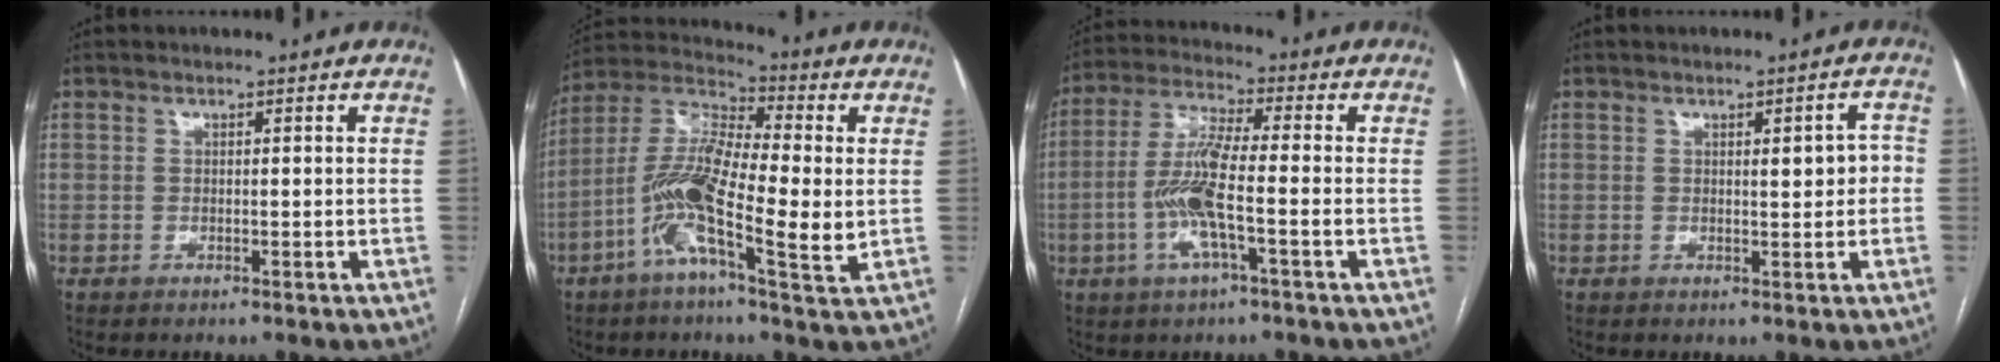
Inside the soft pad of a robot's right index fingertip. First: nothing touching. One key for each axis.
{"total": 15.1, "fx": -2.5, "fy": 2.9, "fz": 14.6, "tx": -0.289, "ty": 0.006, "tz": -0.056}
{"total": 9.8, "fx": -2.4, "fy": 0.8, "fz": 9.5, "tx": -0.198, "ty": 0.002, "tz": -0.053}
{"total": 3.2, "fx": 0.2, "fy": 1.1, "fz": 3.0, "tx": -0.034, "ty": 0.008, "tz": 0.004}